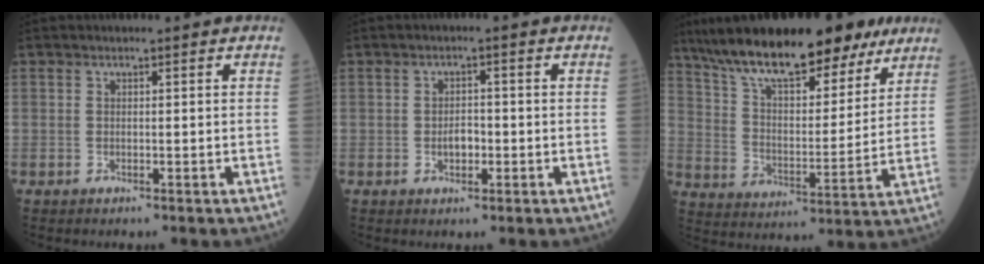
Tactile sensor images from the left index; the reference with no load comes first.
{"total": 2.4, "force": [-0.6, 1.3, 1.9], "torque": [-0.029, 0.004, -0.008]}
{"total": 23.0, "force": [17.5, 6.6, 13.4], "torque": [-0.225, 0.028, 0.278]}